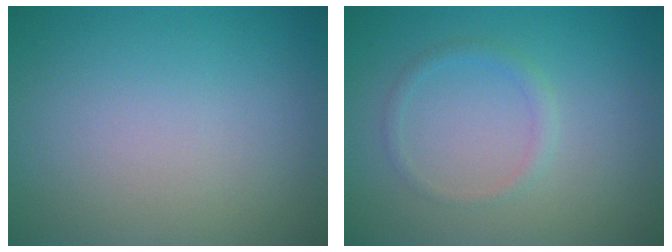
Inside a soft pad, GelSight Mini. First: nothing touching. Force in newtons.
{"total": 1.3, "press": 1.3, "slide": 0.2}